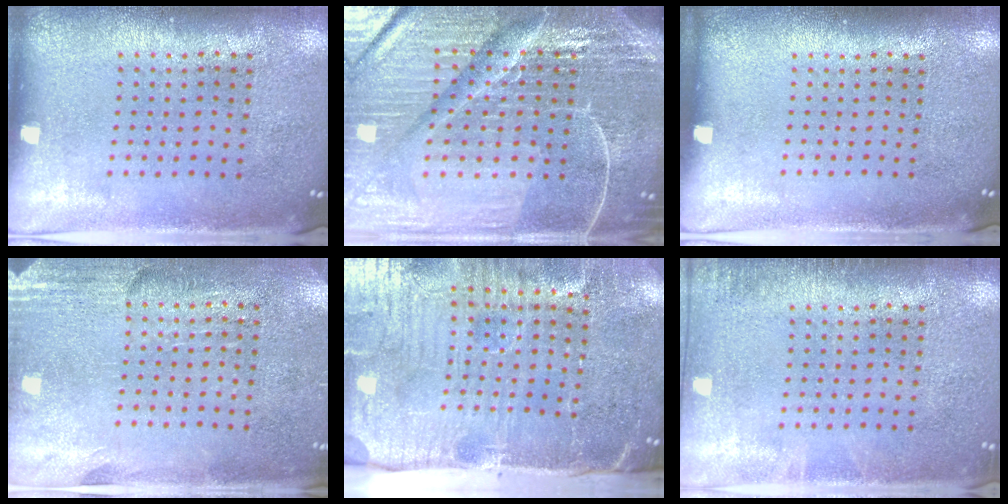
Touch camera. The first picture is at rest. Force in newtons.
{"total": 7.1, "press": 6.2, "slide": 3.5}
{"total": 0.0}
{"total": 2.7, "press": 2.4, "slide": 1.4}
{"total": 5.3, "press": 4.4, "slide": 2.9}
{"total": 0.9, "press": 0.9, "slide": 0.2}